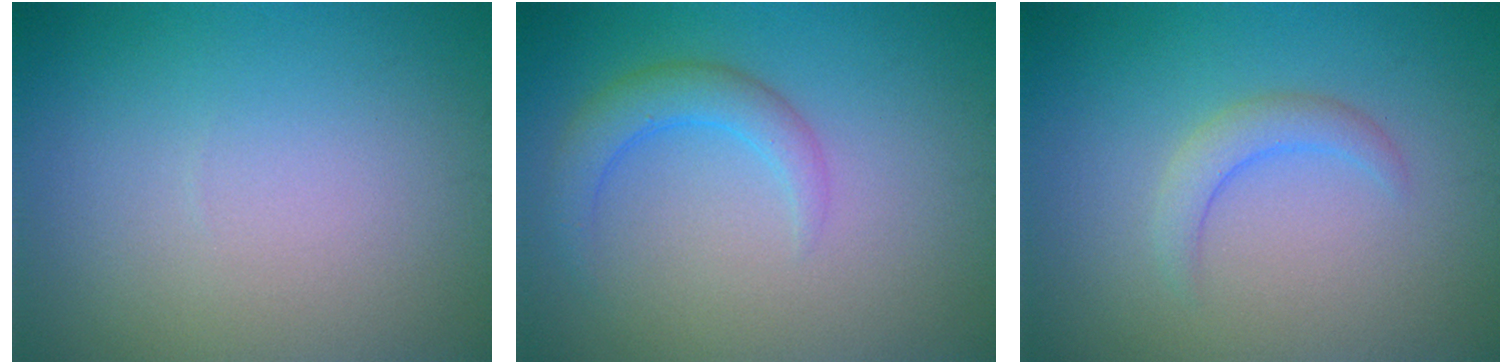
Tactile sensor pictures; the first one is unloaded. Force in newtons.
{"total": 2.7, "press": 2.7, "slide": 0.2}
{"total": 2.0, "press": 2.0, "slide": 0.3}